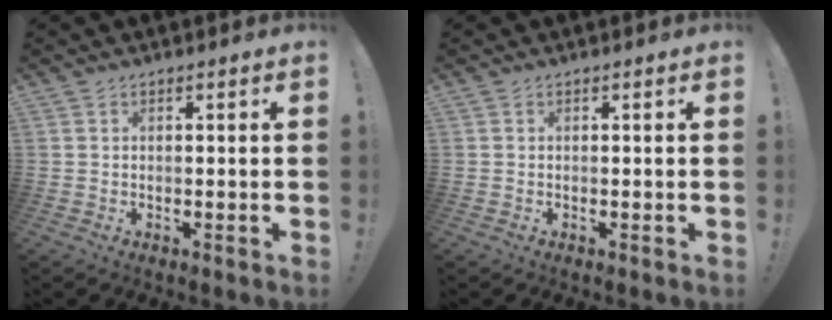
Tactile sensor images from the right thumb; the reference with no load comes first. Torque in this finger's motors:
{"motor_torque": [0.22, -0.10, 0.20, -0.09, -0.10]}